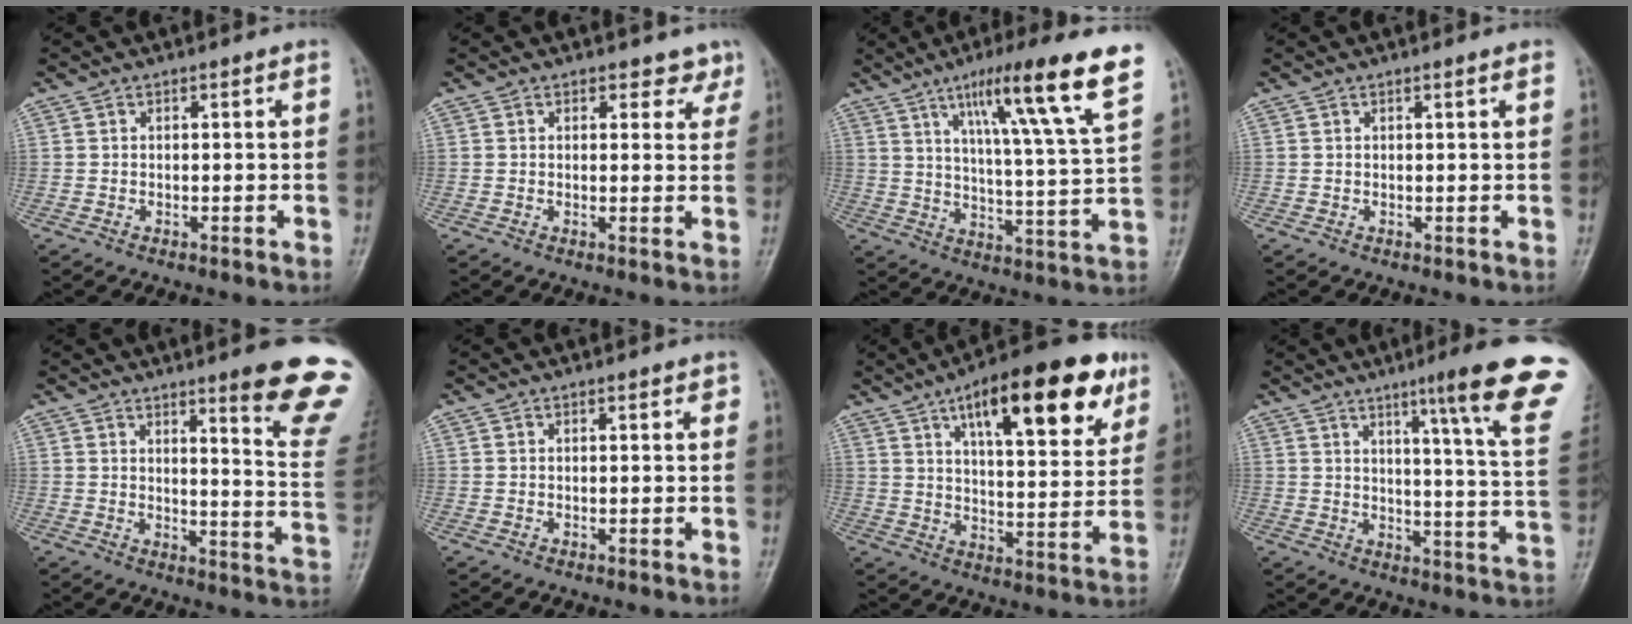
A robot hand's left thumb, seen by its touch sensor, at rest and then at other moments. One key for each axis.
{"total": 3.3, "fx": 2.5, "fy": 2.1, "fz": 0.5, "tx": 0.023, "ty": -0.015, "tz": 0.020}
{"total": 17.6, "fx": 10.1, "fy": 0.8, "fz": 14.4, "tx": -0.210, "ty": -0.041, "tz": 0.151}
{"total": 1.1, "fx": 0.8, "fy": 0.0, "fz": 0.8, "tx": -0.008, "ty": 0.002, "tz": 0.010}
{"total": 16.0, "fx": 10.7, "fy": 1.5, "fz": 11.7, "tx": -0.113, "ty": -0.078, "tz": 0.129}
{"total": 0.8, "fx": 0.5, "fy": 0.5, "fz": 0.5, "tx": -0.001, "ty": -0.001, "tz": 0.002}
{"total": 22.2, "fx": 11.7, "fy": 7.9, "fz": 17.2, "tx": -0.216, "ty": -0.027, "tz": 0.172}
{"total": 19.7, "fx": 12.2, "fy": 0.5, "fz": 15.5, "tx": -0.182, "ty": -0.069, "tz": 0.148}